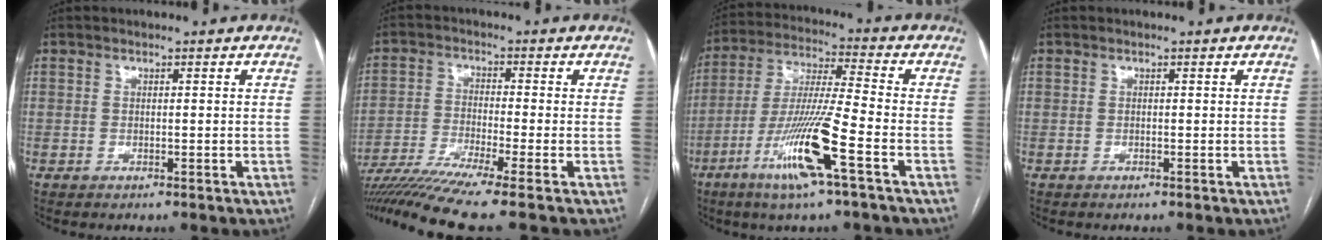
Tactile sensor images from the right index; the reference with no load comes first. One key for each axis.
{"total": 10.3, "fx": -8.1, "fy": -2.0, "fz": 5.9, "tx": -0.099, "ty": -0.032, "tz": -0.142}
{"total": 14.0, "fx": -6.4, "fy": -0.4, "fz": 12.4, "tx": -0.252, "ty": -0.018, "tz": -0.123}
{"total": 0.0}